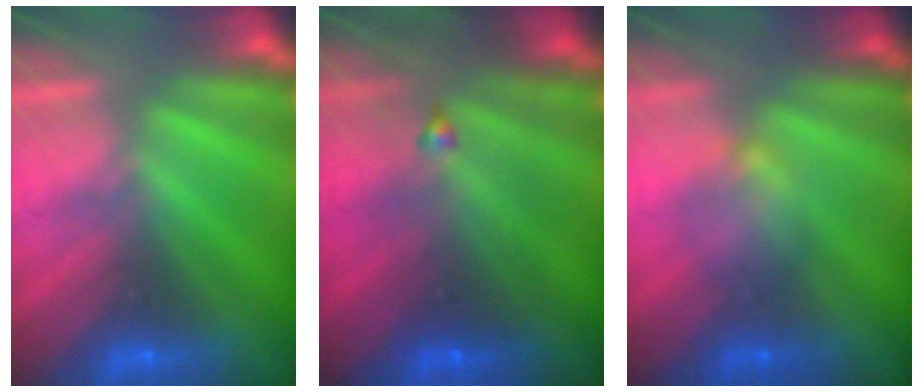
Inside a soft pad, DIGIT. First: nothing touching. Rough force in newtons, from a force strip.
{"total": 7.5}
{"total": 2.0}